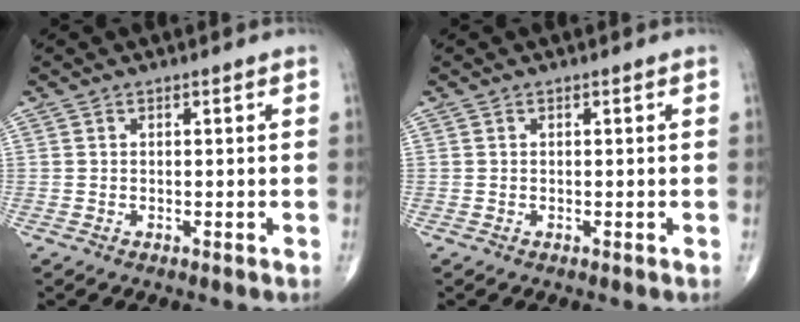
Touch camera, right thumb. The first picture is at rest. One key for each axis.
{"total": 0.0}